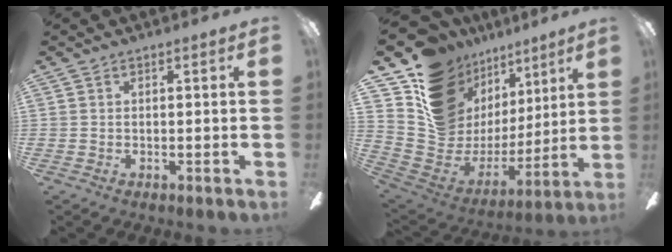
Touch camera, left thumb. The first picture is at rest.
{"total": 16.2, "force": [9.7, 11.9, 5.3], "torque": [-0.098, -0.081, 0.196]}